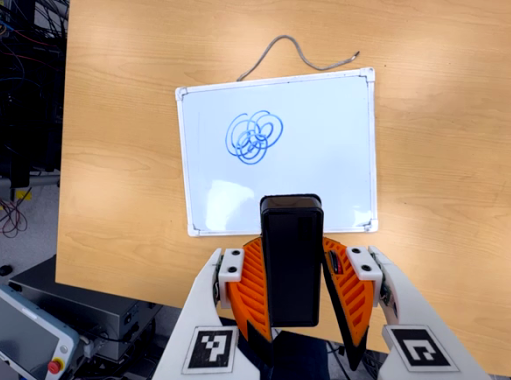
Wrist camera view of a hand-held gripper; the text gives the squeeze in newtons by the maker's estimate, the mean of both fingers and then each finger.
{"total": 5.9, "left": 5.3, "right": 6.5}